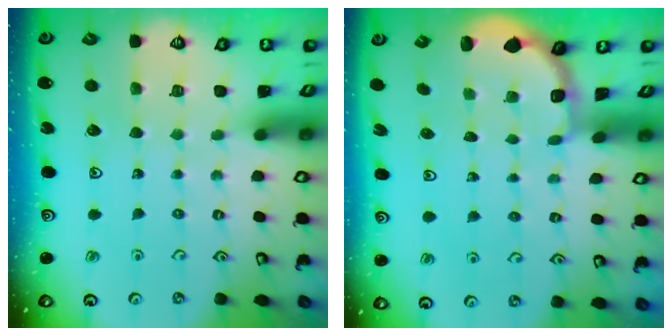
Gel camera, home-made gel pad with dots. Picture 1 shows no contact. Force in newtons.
{"total": 1.9, "press": 1.8, "slide": 0.7}